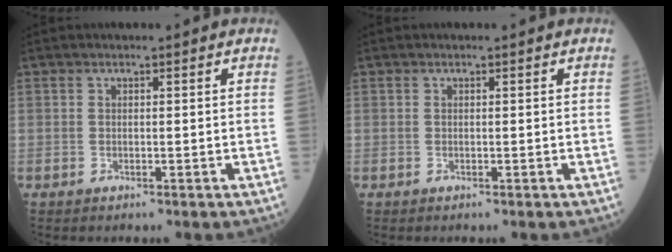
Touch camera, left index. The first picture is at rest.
{"total": 0.0}